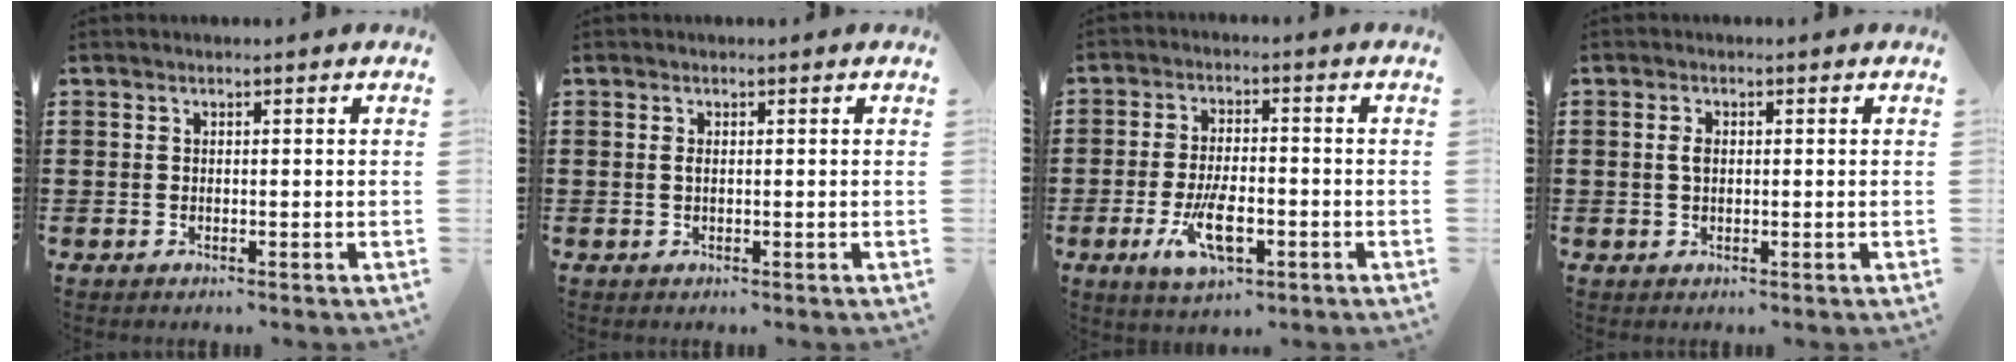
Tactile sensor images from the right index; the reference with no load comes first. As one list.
[{"total": 0.7, "force": [0.1, 0.3, 0.6], "torque": [-0.013, 0.000, 0.002]}, {"total": 8.1, "force": [-2.8, 3.3, 6.9], "torque": [-0.143, -0.016, -0.054]}, {"total": 1.7, "force": [0.2, 0.9, 1.4], "torque": [-0.030, 0.005, 0.003]}]